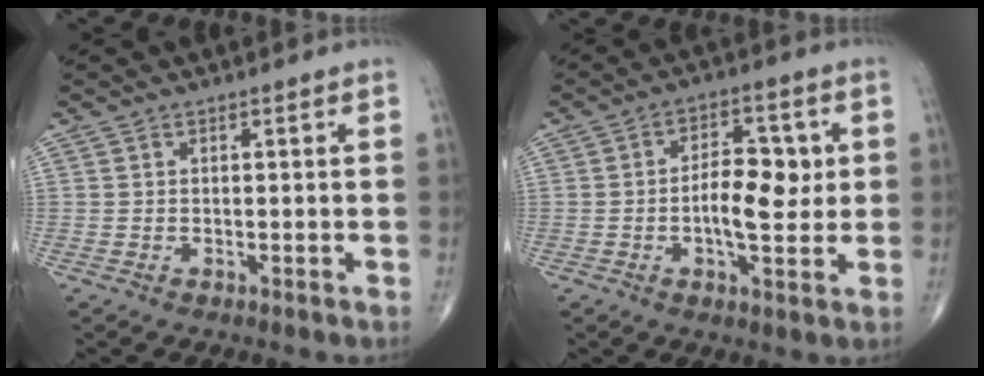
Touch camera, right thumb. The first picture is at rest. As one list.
[{"total": 9.2, "force": [0.1, 4.3, 8.1], "torque": [-0.107, 0.006, -0.001]}]